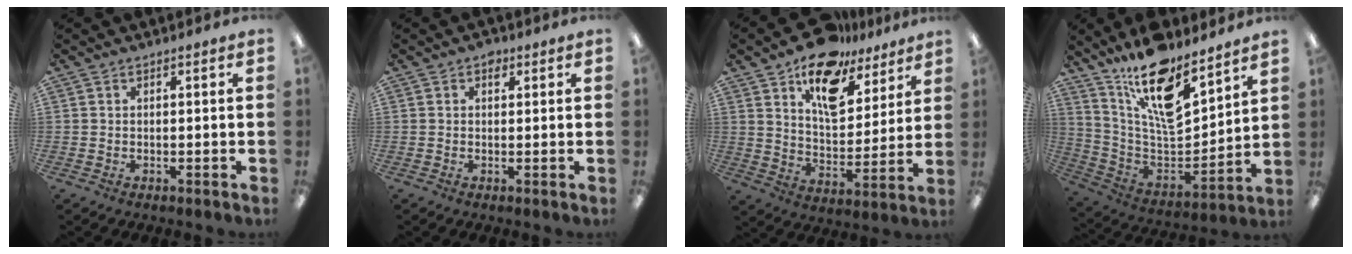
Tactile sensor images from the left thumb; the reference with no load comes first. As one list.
[{"total": 2.0, "force": [1.0, 1.4, 1.1], "torque": [-0.007, -0.002, 0.014]}, {"total": 15.5, "force": [10.9, 8.0, 7.5], "torque": [-0.121, -0.062, 0.194]}, {"total": 17.7, "force": [12.9, 6.2, 10.3], "torque": [-0.178, -0.099, 0.226]}]